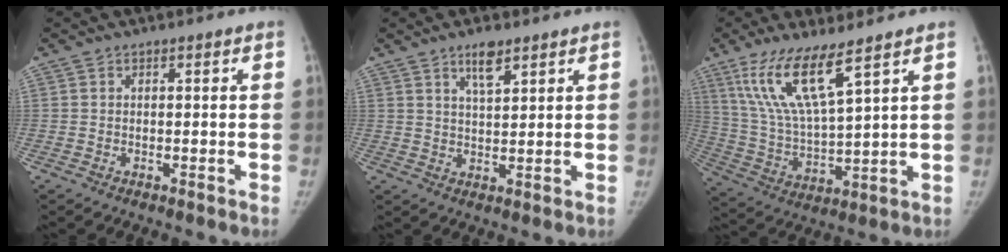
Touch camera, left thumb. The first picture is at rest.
{"total": 4.8, "force": [3.2, 1.6, 3.2], "torque": [-0.047, -0.020, 0.057]}
{"total": 13.6, "force": [8.2, 2.6, 10.5], "torque": [-0.215, -0.041, 0.175]}